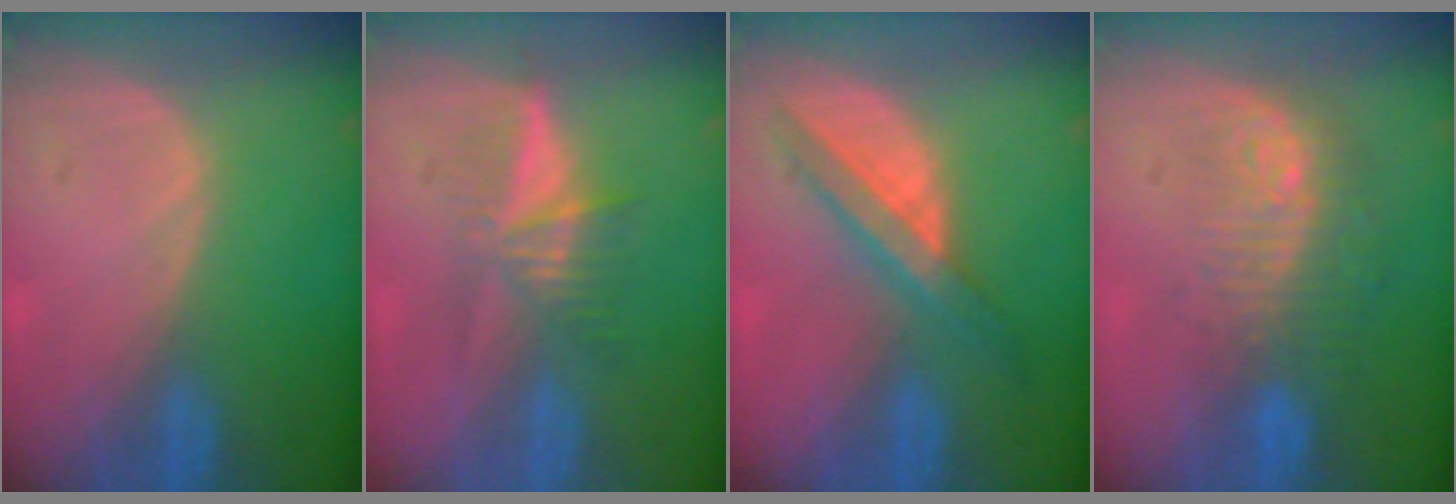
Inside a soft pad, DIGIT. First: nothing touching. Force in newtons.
{"total": 5.1, "press": 4.9, "slide": 1.5}
{"total": 5.8, "press": 5.7, "slide": 0.9}
{"total": 9.3, "press": 8.3, "slide": 4.2}